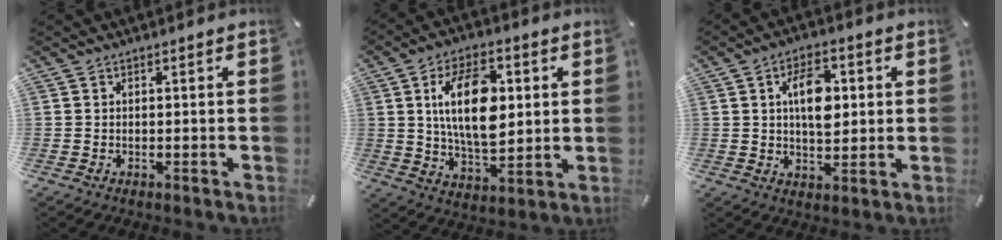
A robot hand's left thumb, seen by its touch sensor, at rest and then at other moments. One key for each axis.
{"total": 16.1, "fx": 3.2, "fy": 9.2, "fz": 12.8, "tx": -0.245, "ty": 0.000, "tz": 0.049}
{"total": 10.2, "fx": 2.0, "fy": 6.1, "fz": 7.9, "tx": -0.132, "ty": -0.003, "tz": 0.025}